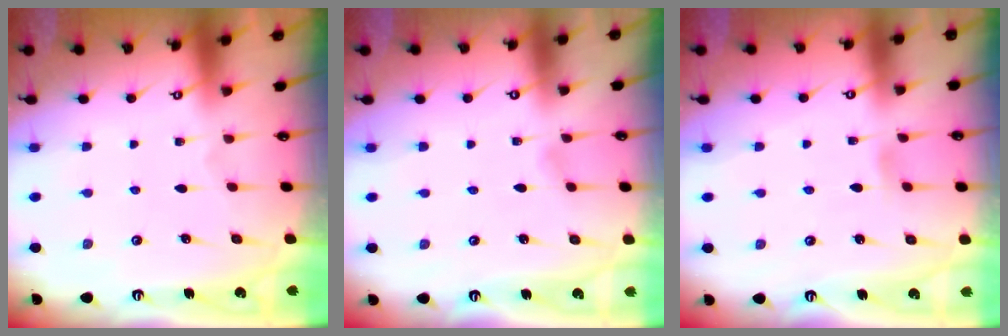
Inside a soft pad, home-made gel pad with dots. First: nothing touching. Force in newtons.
{"total": 1.7, "press": 1.7, "slide": 0.2}
{"total": 2.8, "press": 2.7, "slide": 0.5}